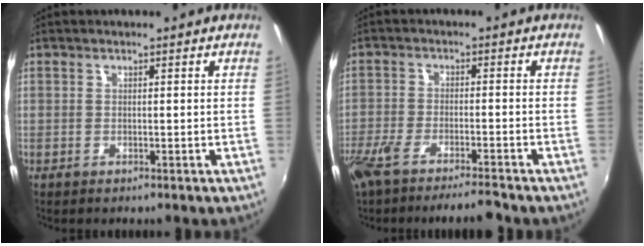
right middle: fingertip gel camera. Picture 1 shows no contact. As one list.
[{"total": 9.5, "force": [-8.1, 1.0, 5.0], "torque": [-0.117, -0.029, -0.140]}]